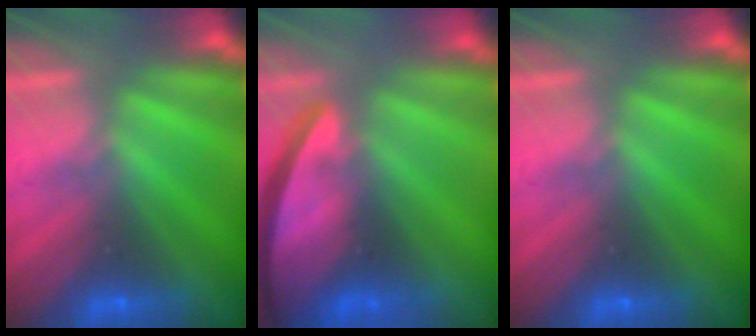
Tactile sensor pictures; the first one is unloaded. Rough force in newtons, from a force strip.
{"total": 6.7}
{"total": 0.0}